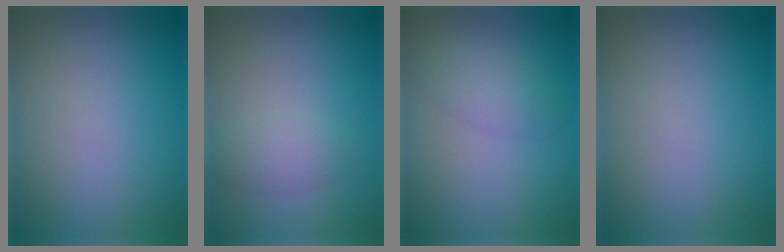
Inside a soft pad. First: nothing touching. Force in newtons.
{"total": 2.1, "press": 2.1, "slide": 0.1}
{"total": 2.4, "press": 2.4, "slide": 0.2}
{"total": 0.0}